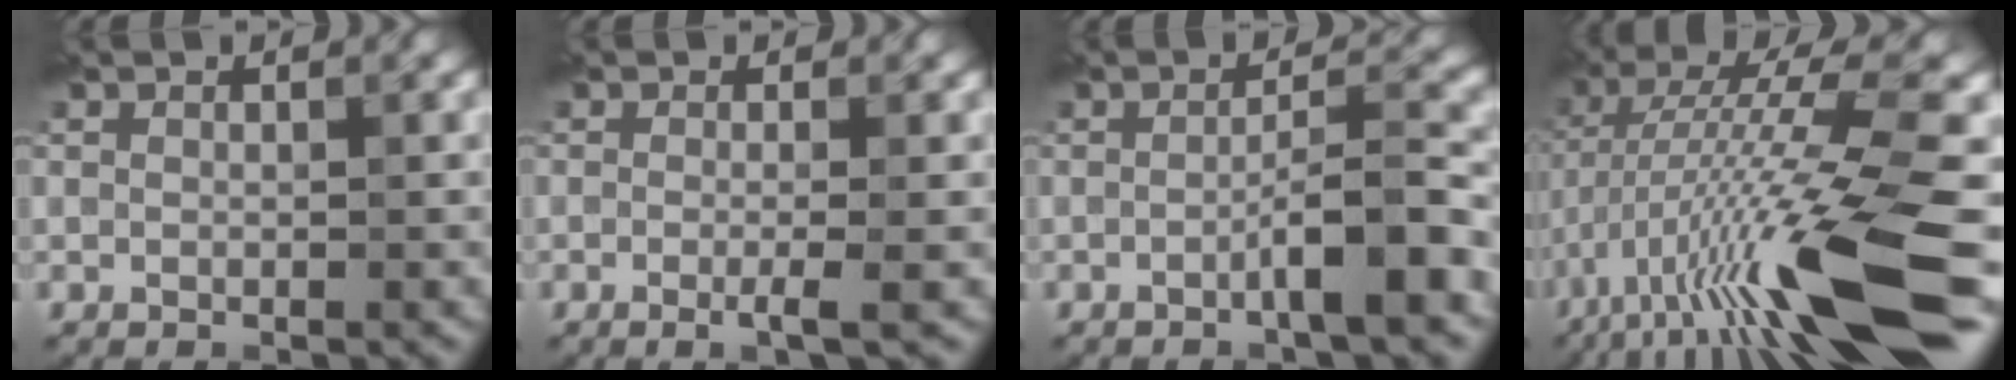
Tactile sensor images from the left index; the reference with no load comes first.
{"total": 2.1, "force": [-0.4, 0.4, 2.0], "torque": [-0.030, -0.009, -0.012]}
{"total": 4.2, "force": [-1.5, 0.5, 3.9], "torque": [-0.059, 0.016, -0.035]}
{"total": 14.0, "force": [-5.8, 1.8, 12.6], "torque": [-0.220, 0.015, -0.090]}